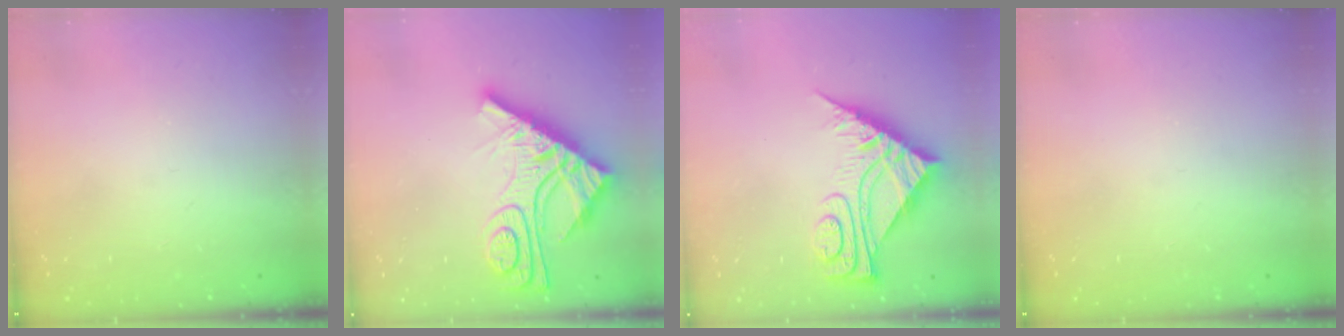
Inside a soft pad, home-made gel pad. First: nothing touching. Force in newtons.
{"total": 15.0, "press": 15.0, "slide": 1.4}
{"total": 11.4, "press": 11.4, "slide": 1.1}
{"total": 0.0}